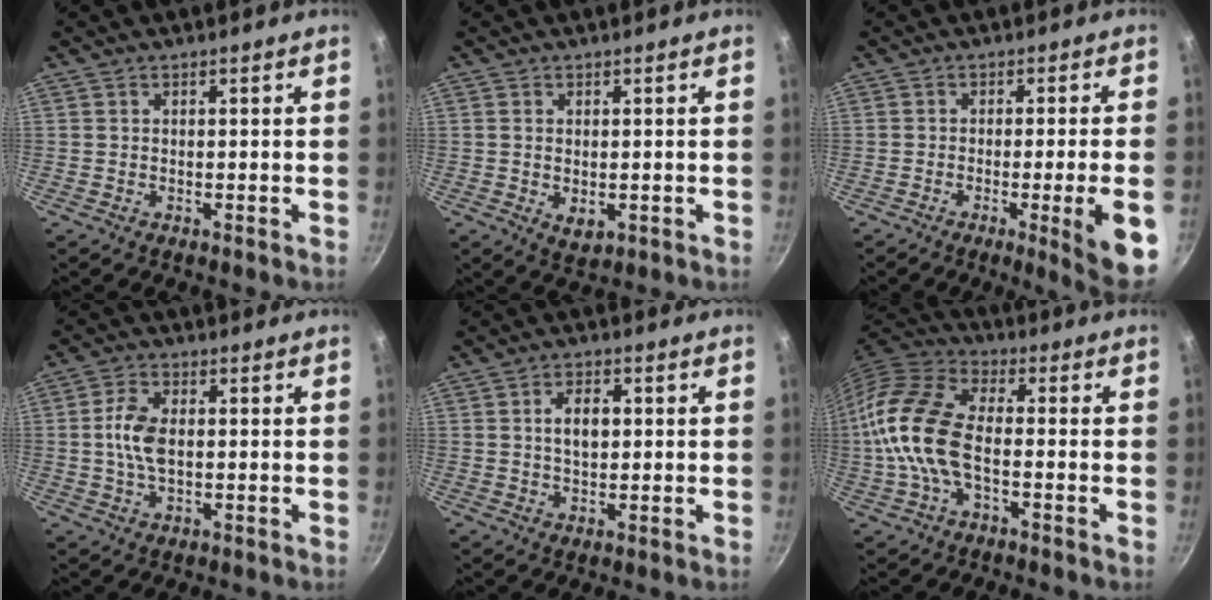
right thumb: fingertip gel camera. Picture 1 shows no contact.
{"total": 3.4, "force": [-0.3, 2.1, 2.6], "torque": [-0.043, -0.013, -0.001]}
{"total": 9.7, "force": [-2.9, 0.6, 9.2], "torque": [-0.114, 0.007, -0.038]}
{"total": 6.4, "force": [0.1, 3.6, 5.3], "torque": [-0.105, 0.010, -0.003]}
{"total": 5.1, "force": [0.7, 3.2, 4.0], "torque": [-0.054, 0.008, 0.010]}
{"total": 14.2, "force": [-2.1, 7.5, 11.9], "torque": [-0.233, 0.031, -0.059]}